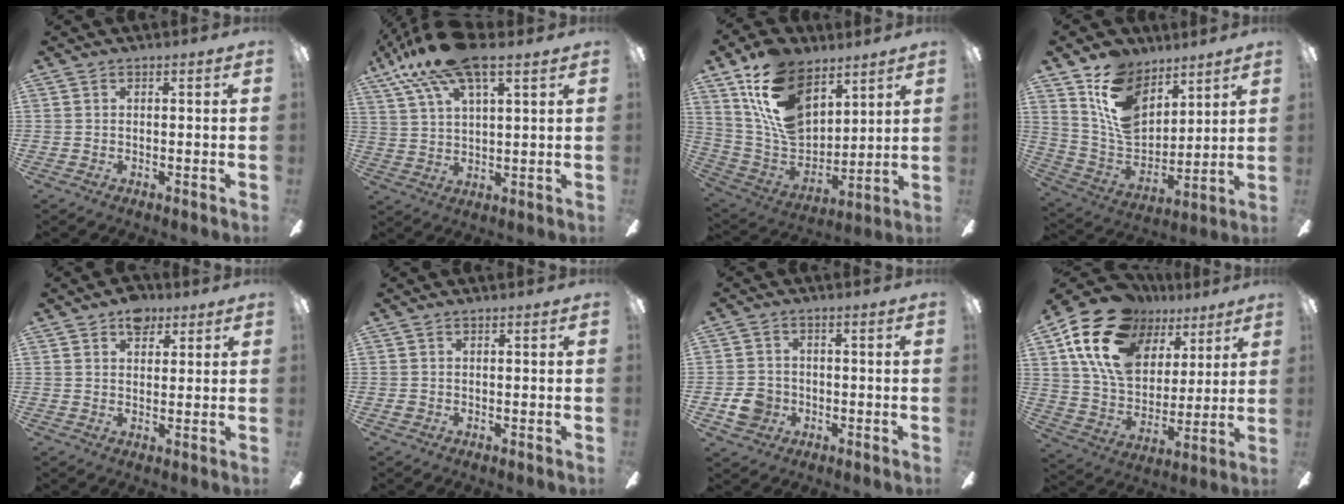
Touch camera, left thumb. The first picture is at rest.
{"total": 15.8, "force": [11.0, 4.6, 10.4], "torque": [-0.197, -0.039, 0.189]}
{"total": 19.8, "force": [10.6, 11.9, 11.7], "torque": [-0.238, -0.048, 0.198]}
{"total": 15.6, "force": [9.3, 9.7, 7.8], "torque": [-0.151, -0.039, 0.183]}
{"total": 5.9, "force": [4.0, 3.5, 2.8], "torque": [-0.025, -0.012, 0.066]}
{"total": 0.8, "force": [-0.1, 0.6, 0.4], "torque": [-0.008, 0.003, -0.003]}
{"total": 6.2, "force": [-1.7, 5.4, 2.5], "torque": [-0.056, 0.011, -0.030]}
{"total": 21.3, "force": [11.3, 13.8, 11.6], "torque": [-0.225, -0.043, 0.209]}